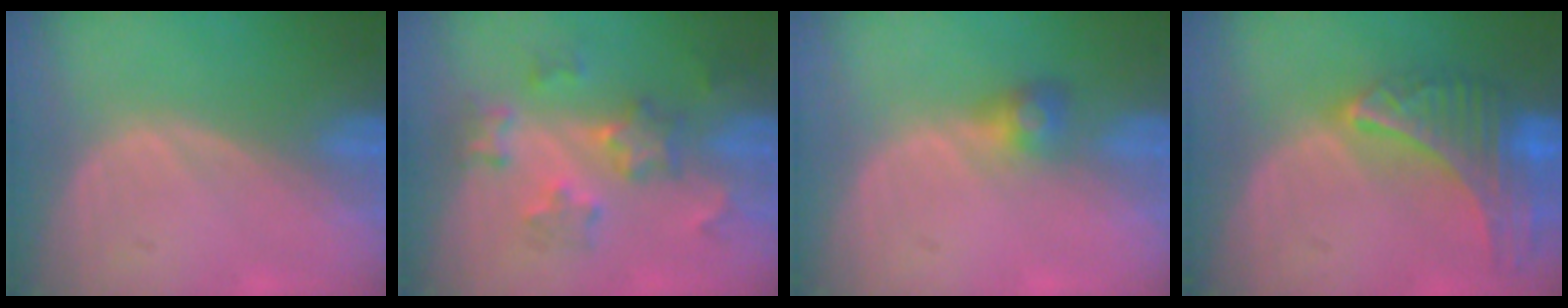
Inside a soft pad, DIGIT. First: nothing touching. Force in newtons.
{"total": 6.5, "press": 6.4, "slide": 1.3}
{"total": 2.7, "press": 2.6, "slide": 0.8}
{"total": 9.1, "press": 8.0, "slide": 4.4}